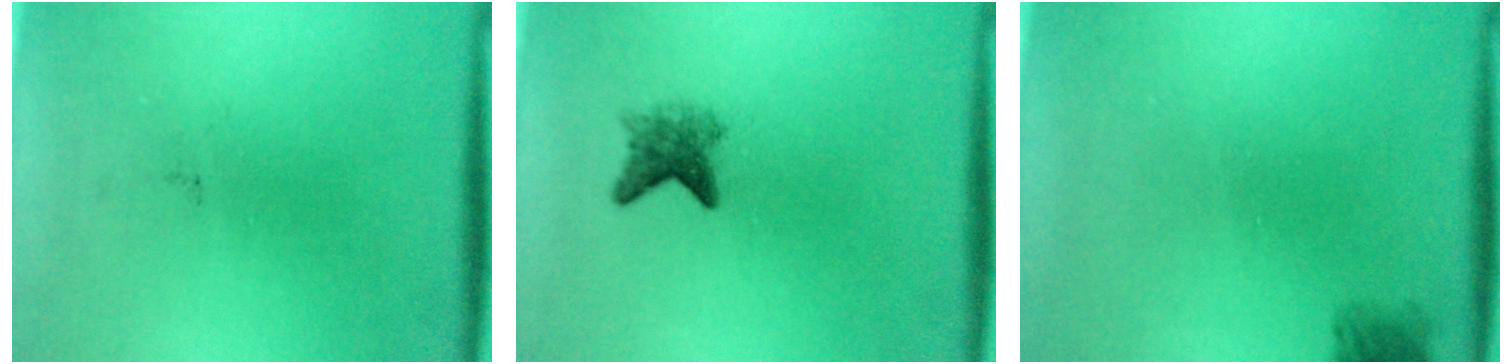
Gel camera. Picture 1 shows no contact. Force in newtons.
{"total": 2.9}
{"total": 2.1}